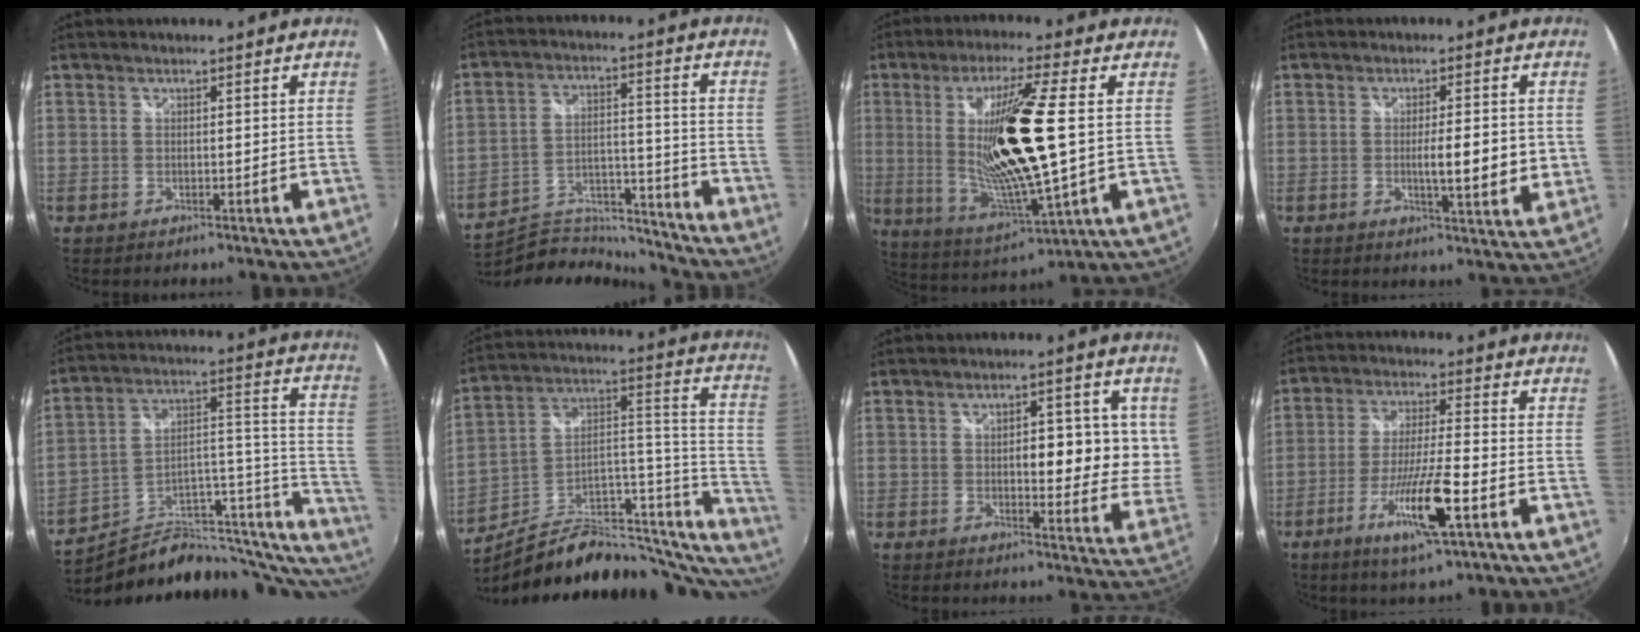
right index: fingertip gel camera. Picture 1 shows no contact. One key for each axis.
{"total": 15.1, "fx": -14.6, "fy": 2.8, "fz": 2.6, "tx": -0.055, "ty": 0.021, "tz": -0.237}
{"total": 18.0, "fx": 1.6, "fy": 1.5, "fz": 17.9, "tx": -0.331, "ty": -0.021, "tz": 0.045}
{"total": 7.1, "fx": -0.4, "fy": 1.0, "fz": 7.0, "tx": -0.112, "ty": -0.012, "tz": -0.004}
{"total": 22.4, "fx": -16.6, "fy": 11.1, "fz": 10.2, "tx": -0.104, "ty": 0.063, "tz": -0.249}
{"total": 26.2, "fx": -19.5, "fy": 11.2, "fz": 13.3, "tx": -0.148, "ty": 0.056, "tz": -0.289}
{"total": 11.9, "fx": 2.6, "fy": 5.2, "fz": 10.4, "tx": -0.134, "ty": 0.000, "tz": 0.039}
{"total": 11.6, "fx": -5.2, "fy": 0.7, "fz": 10.4, "tx": -0.204, "ty": -0.018, "tz": -0.096}